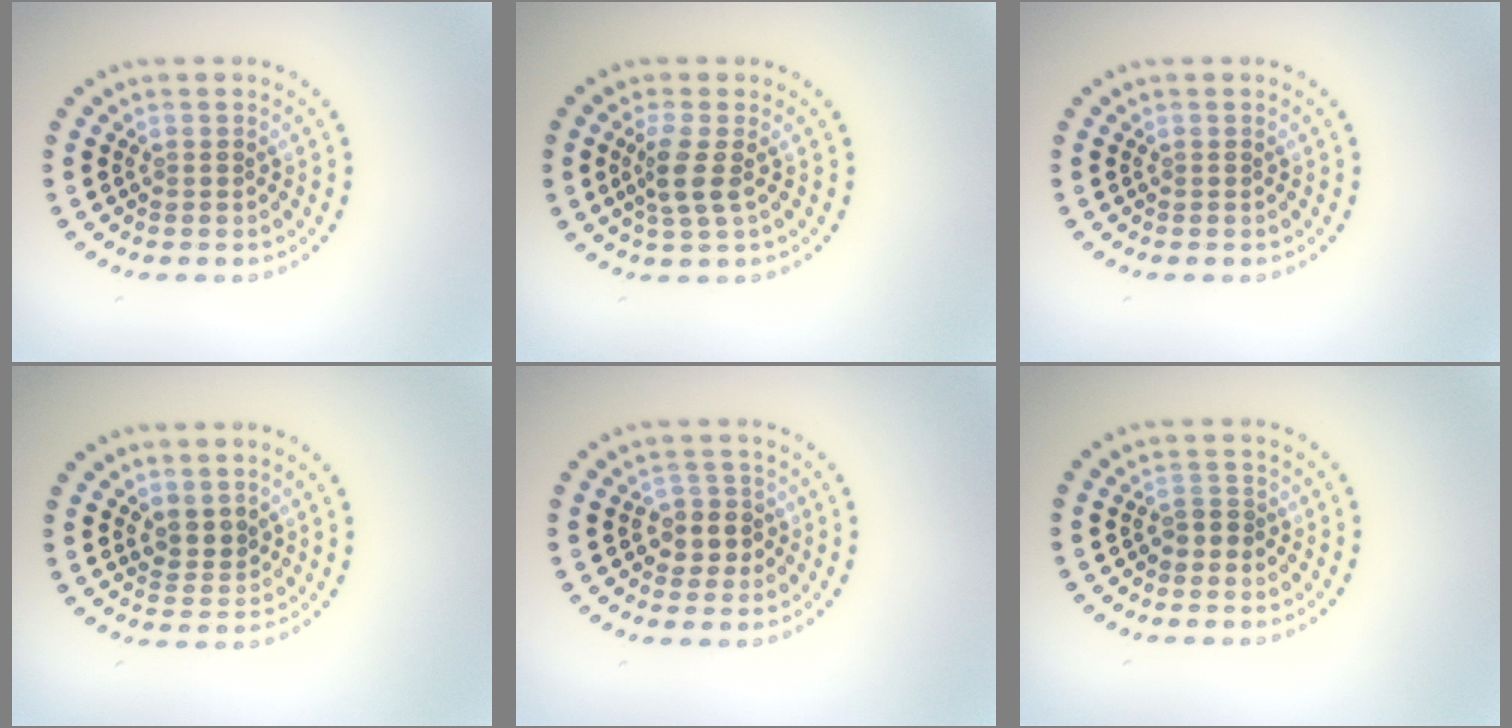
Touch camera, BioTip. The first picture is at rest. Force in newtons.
{"total": 2.5, "press": 2.0, "slide": 1.5}
{"total": 0.0}
{"total": 1.9, "press": 1.5, "slide": 1.3}
{"total": 2.3, "press": 2.0, "slide": 1.1}
{"total": 1.2, "press": 0.9, "slide": 0.7}